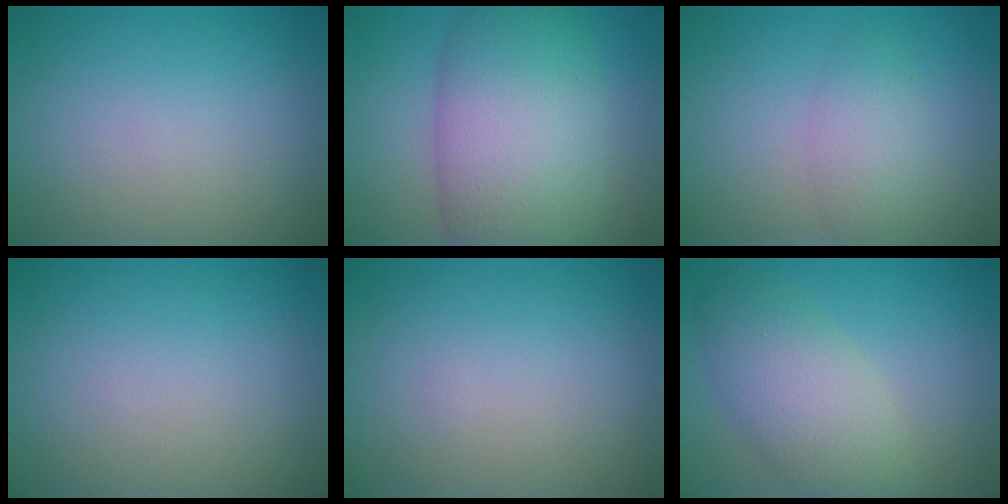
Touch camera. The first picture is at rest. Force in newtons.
{"total": 11.3, "press": 11.3, "slide": 0.3}
{"total": 2.7, "press": 2.7, "slide": 0.1}
{"total": 0.0}
{"total": 0.0}
{"total": 5.6, "press": 5.6, "slide": 0.3}